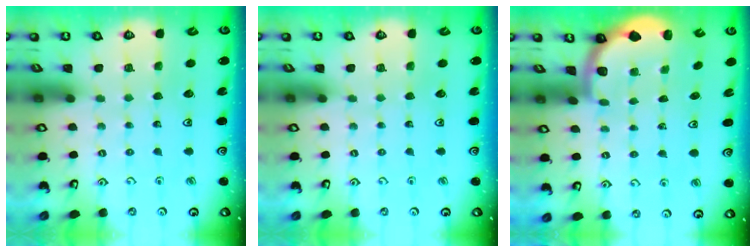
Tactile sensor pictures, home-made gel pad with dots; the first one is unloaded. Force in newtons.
{"total": 0.0}
{"total": 1.7, "press": 1.7, "slide": 0.3}